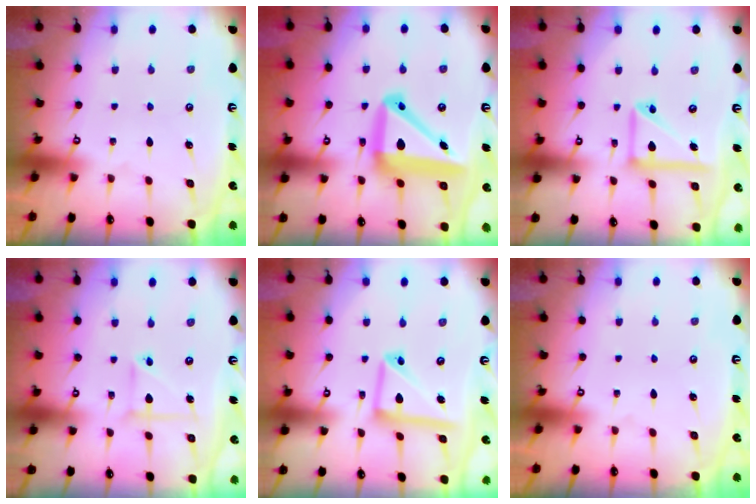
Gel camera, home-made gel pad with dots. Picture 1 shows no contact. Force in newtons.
{"total": 16.2, "press": 16.1, "slide": 1.9}
{"total": 14.1, "press": 13.9, "slide": 2.3}
{"total": 5.1, "press": 5.1, "slide": 0.4}
{"total": 12.8, "press": 12.7, "slide": 1.3}
{"total": 0.0}